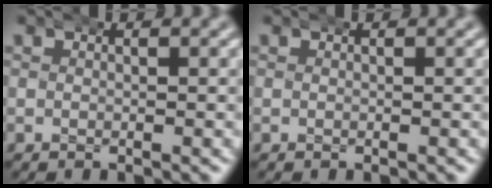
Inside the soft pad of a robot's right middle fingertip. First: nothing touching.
{"total": 0.0}